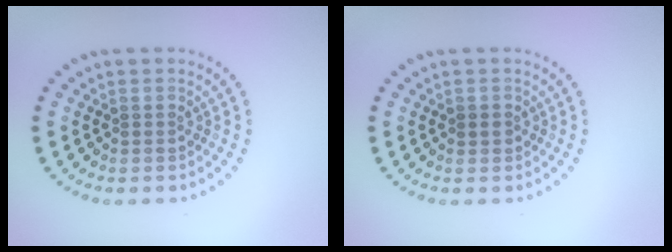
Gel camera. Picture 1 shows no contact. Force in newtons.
{"total": 0.8, "press": 0.7, "slide": 0.4}